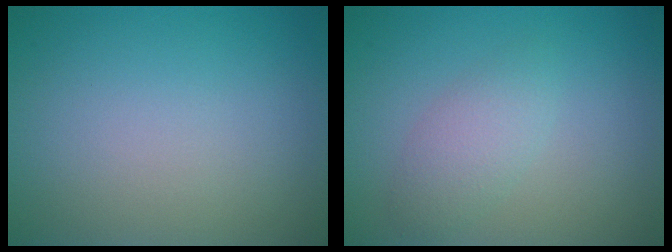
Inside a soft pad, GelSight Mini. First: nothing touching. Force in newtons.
{"total": 2.3, "press": 2.3, "slide": 0.1}